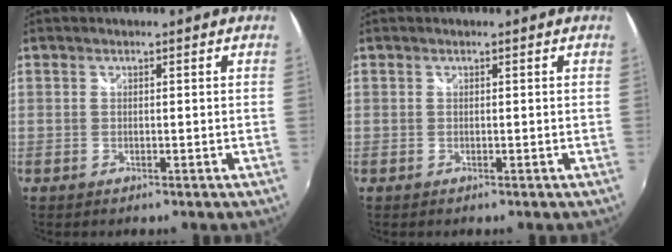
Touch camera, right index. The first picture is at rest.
{"total": 0.0}